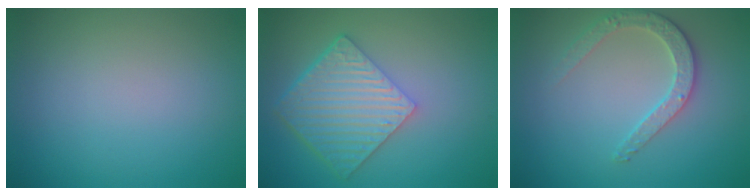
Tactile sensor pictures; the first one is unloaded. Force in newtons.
{"total": 6.9, "press": 5.0, "slide": 4.8}
{"total": 2.7, "press": 2.6, "slide": 0.7}